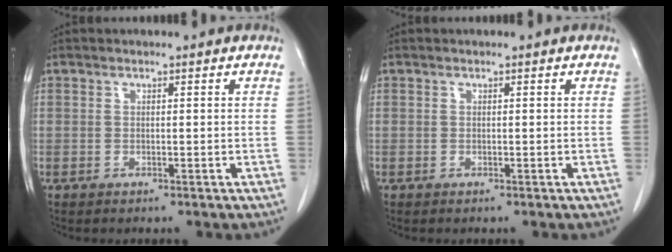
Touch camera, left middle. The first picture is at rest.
{"total": 0.0}